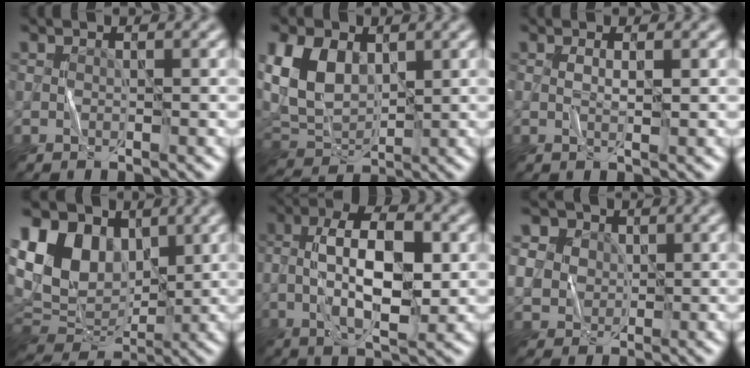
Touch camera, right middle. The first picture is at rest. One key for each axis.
{"total": 6.8, "fx": 1.6, "fy": 4.7, "fz": 4.7, "tx": -0.111, "ty": -0.001, "tz": 0.025}
{"total": 1.1, "fx": 0.1, "fy": 0.0, "fz": 1.1, "tx": -0.025, "ty": 0.000, "tz": 0.000}
{"total": 13.0, "fx": 4.0, "fy": 9.1, "fz": 8.4, "tx": -0.178, "ty": 0.033, "tz": 0.061}
{"total": 8.7, "fx": -0.6, "fy": 3.6, "fz": 7.9, "tx": -0.142, "ty": 0.010, "tz": -0.016}
{"total": 9.5, "fx": 3.8, "fy": 7.6, "fz": 4.1, "tx": -0.117, "ty": 0.027, "tz": 0.054}